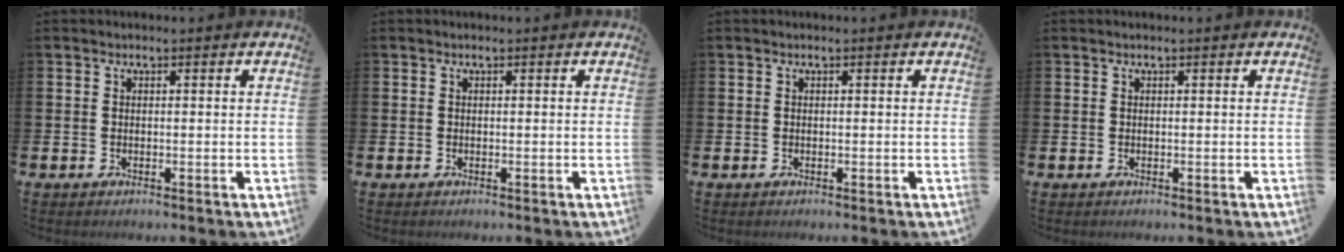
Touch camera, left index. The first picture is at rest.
{"total": 0.0}
{"total": 0.0}
{"total": 0.0}